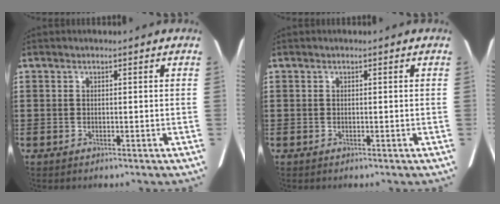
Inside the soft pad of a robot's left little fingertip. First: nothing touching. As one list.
[{"total": 0.0}]